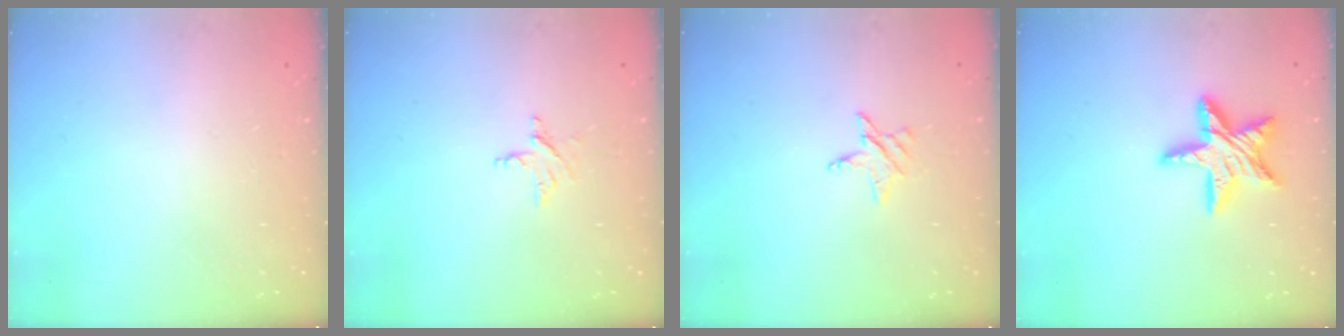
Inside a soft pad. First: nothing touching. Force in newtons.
{"total": 3.7, "press": 3.7, "slide": 0.2}
{"total": 2.7, "press": 2.7, "slide": 0.2}
{"total": 15.0, "press": 14.9, "slide": 1.3}